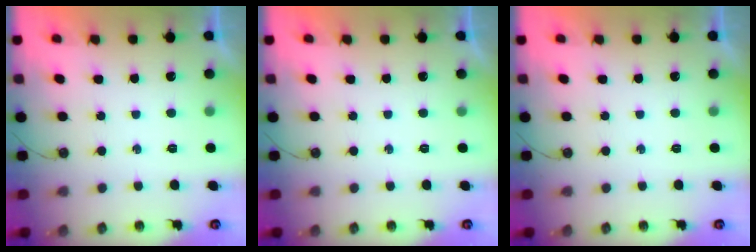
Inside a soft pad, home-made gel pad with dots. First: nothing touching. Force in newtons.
{"total": 0.0}
{"total": 0.0}